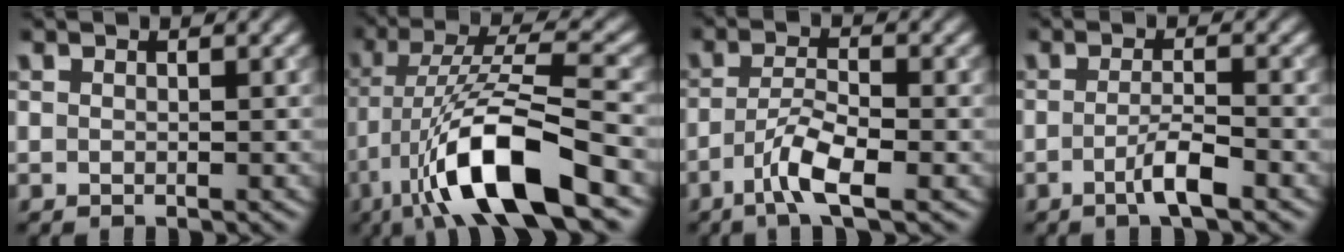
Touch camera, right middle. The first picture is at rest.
{"total": 11.1, "force": [-5.3, 2.7, 9.4], "torque": [-0.174, 0.010, -0.099]}
{"total": 4.3, "force": [-2.3, 0.9, 3.5], "torque": [-0.070, 0.003, -0.050]}
{"total": 2.9, "force": [-1.2, 0.5, 2.6], "torque": [-0.043, 0.006, -0.028]}